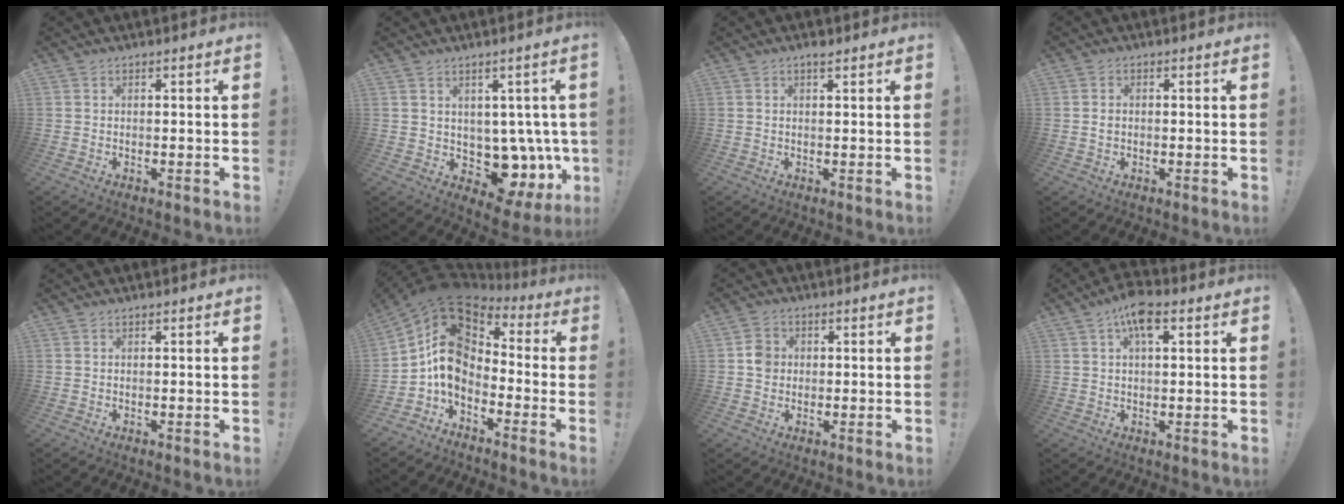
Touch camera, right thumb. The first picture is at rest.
{"total": 9.4, "force": [-0.8, 7.2, 5.9], "torque": [-0.058, -0.011, 0.004]}
{"total": 1.3, "force": [1.0, 0.1, 0.8], "torque": [-0.004, -0.005, 0.015]}
{"total": 1.0, "force": [0.0, 0.9, 0.5], "torque": [-0.011, 0.006, 0.000]}
{"total": 0.0}
{"total": 13.8, "force": [1.5, 9.5, 9.9], "torque": [-0.174, -0.015, 0.023]}
{"total": 4.6, "force": [-0.1, 4.2, 1.9], "torque": [-0.021, 0.008, -0.002]}
{"total": 7.9, "force": [3.6, 3.6, 6.1], "torque": [-0.097, -0.005, 0.061]}